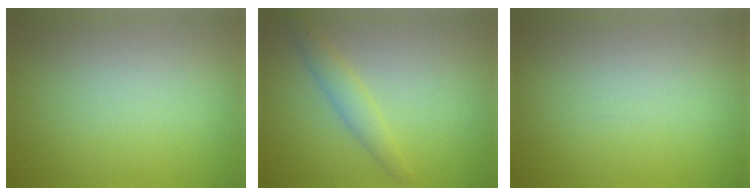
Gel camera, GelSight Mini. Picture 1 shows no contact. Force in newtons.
{"total": 2.2, "press": 2.2, "slide": 0.1}
{"total": 0.0}